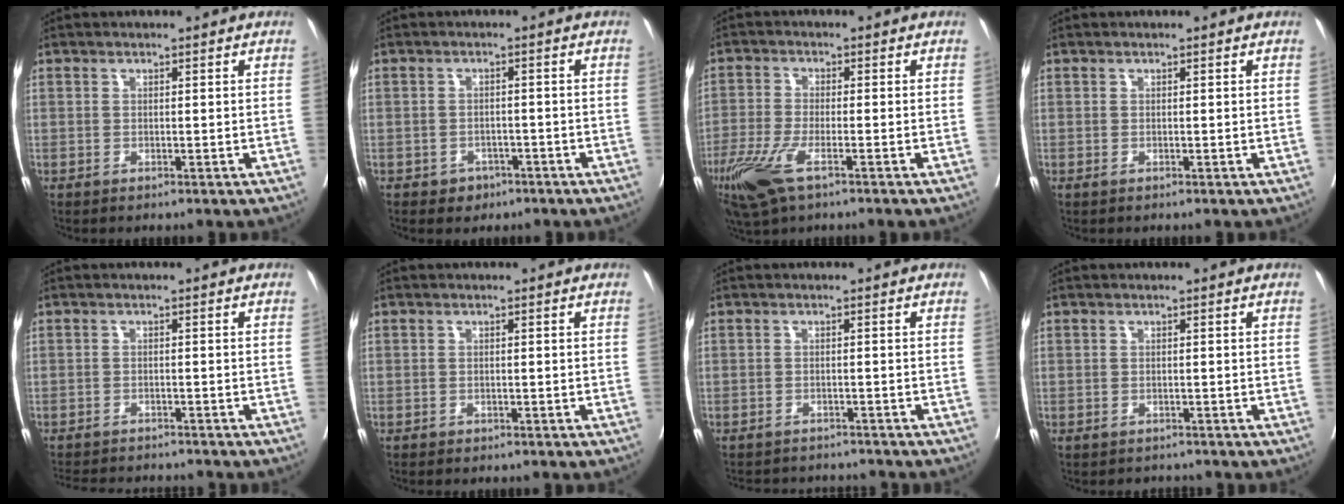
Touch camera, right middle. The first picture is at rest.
{"total": 2.8, "force": [-1.7, 2.2, 0.5], "torque": [-0.007, 0.010, -0.017]}
{"total": 7.8, "force": [-4.5, 1.8, 6.1], "torque": [-0.127, -0.019, -0.085]}
{"total": 0.0}
{"total": 9.8, "force": [-9.1, 1.7, 3.1], "torque": [-0.049, -0.004, -0.123]}
{"total": 1.4, "force": [-1.1, 0.7, 0.5], "torque": [-0.013, 0.000, -0.011]}
{"total": 7.8, "force": [-7.5, 1.7, 1.6], "torque": [-0.024, 0.004, -0.092]}
{"total": 1.5, "force": [-1.4, 0.6, -0.2], "torque": [-0.001, -0.002, -0.022]}